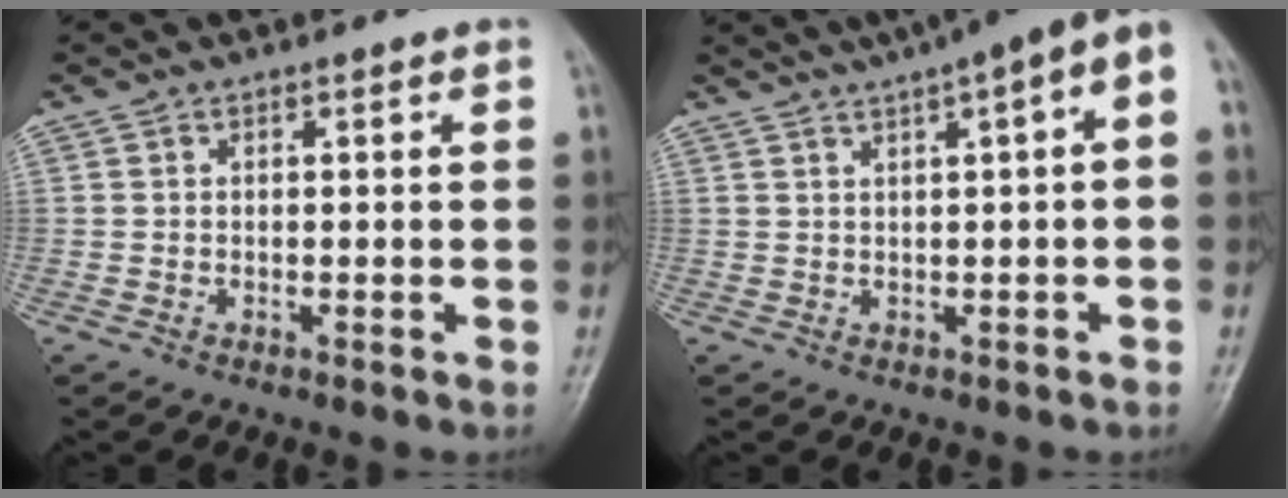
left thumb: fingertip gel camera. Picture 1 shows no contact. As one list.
[{"total": 10.3, "force": [4.1, 2.4, 9.1], "torque": [-0.124, 0.037, 0.048]}]